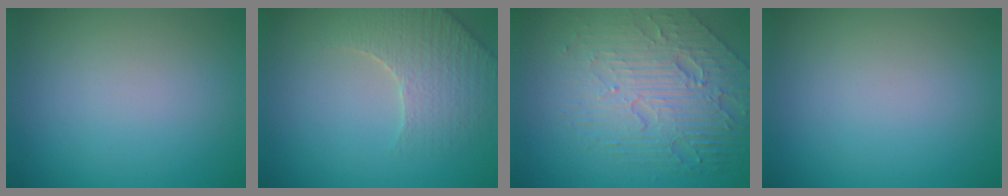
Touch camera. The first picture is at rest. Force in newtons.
{"total": 4.4, "press": 4.2, "slide": 1.1}
{"total": 7.1, "press": 5.1, "slide": 5.0}
{"total": 0.0}